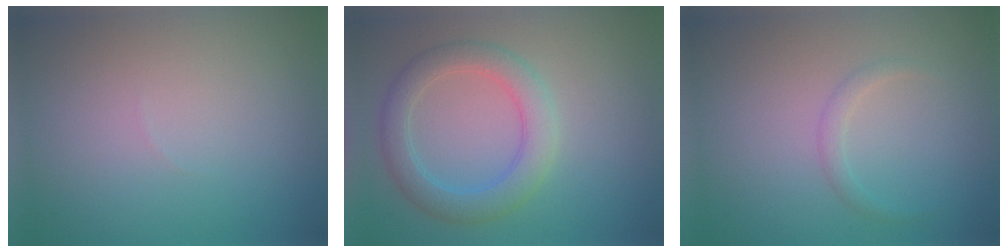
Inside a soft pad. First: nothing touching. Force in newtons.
{"total": 3.8, "press": 3.8, "slide": 0.1}
{"total": 1.0, "press": 1.0, "slide": 0.1}